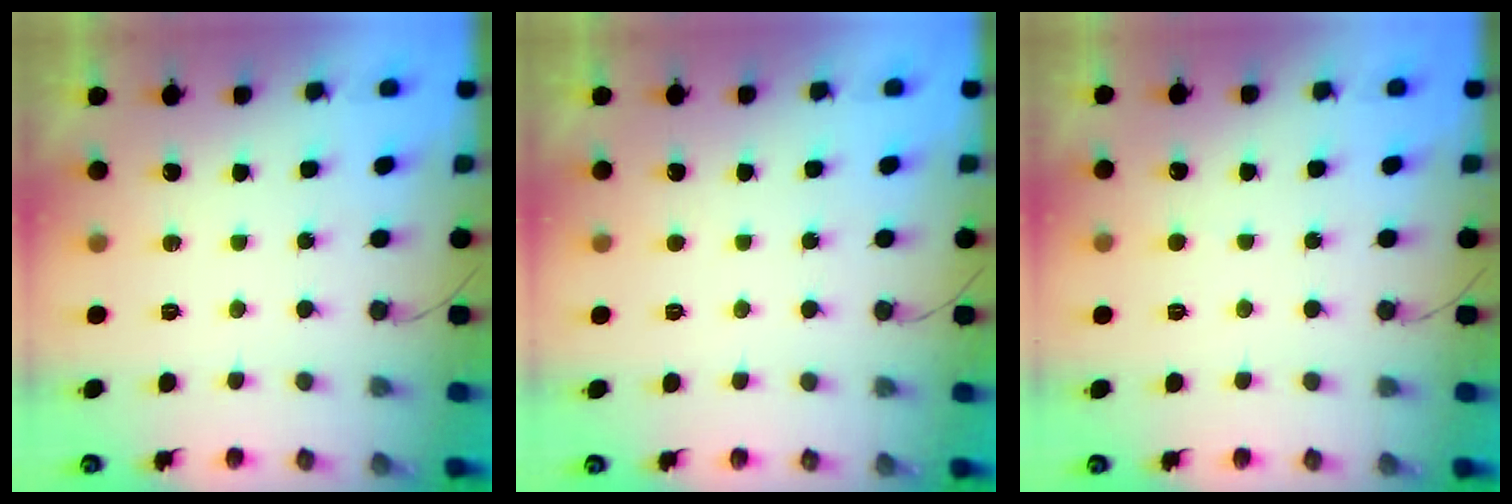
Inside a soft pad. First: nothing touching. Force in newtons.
{"total": 1.7, "press": 1.6, "slide": 0.2}
{"total": 2.4, "press": 2.4, "slide": 0.2}